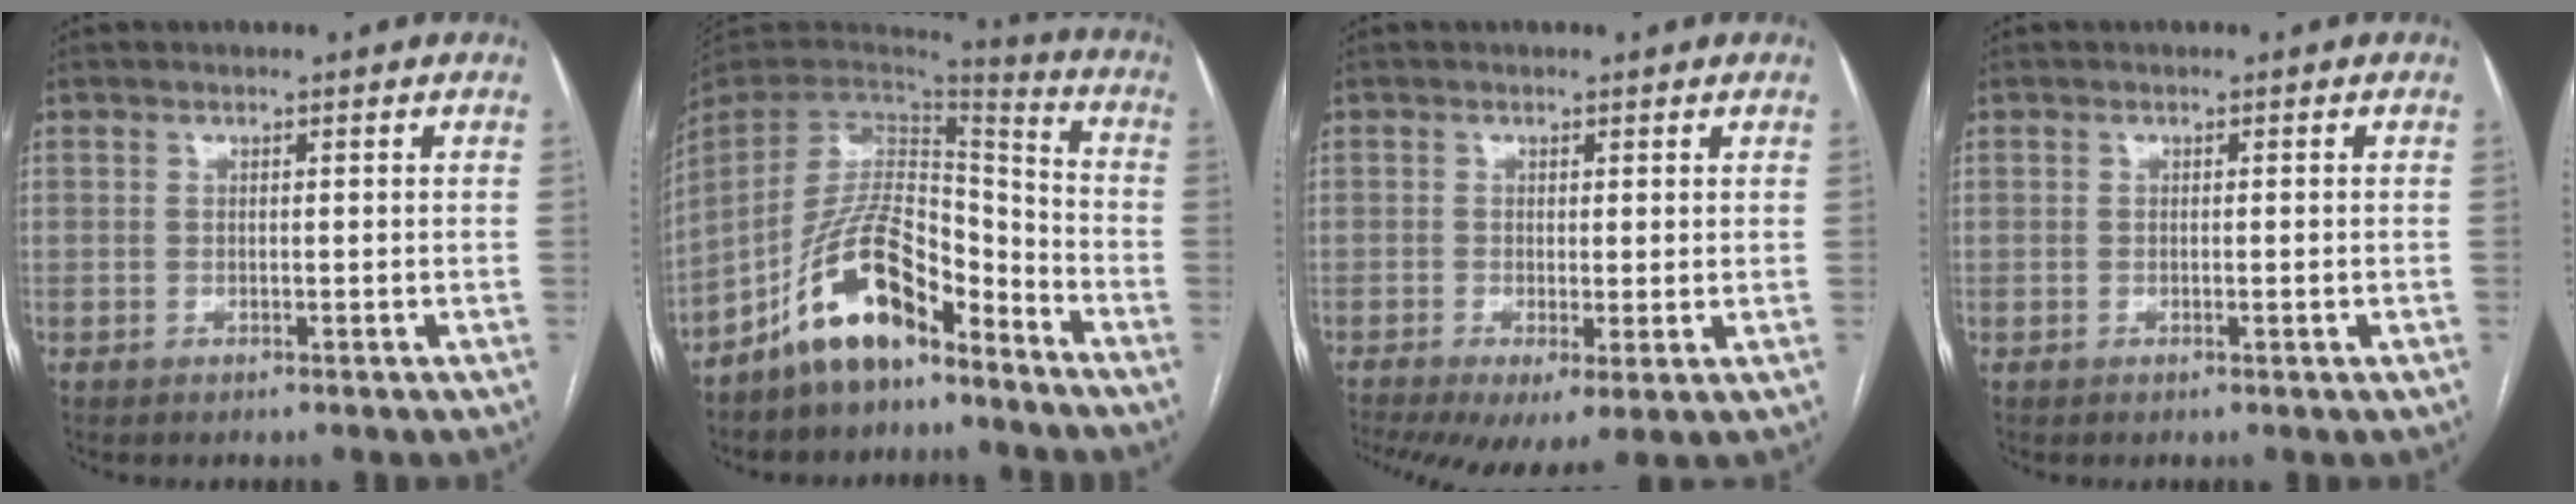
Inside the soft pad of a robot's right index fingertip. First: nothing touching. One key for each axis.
{"total": 12.8, "fx": -8.8, "fy": 5.4, "fz": 7.5, "tx": -0.142, "ty": 0.031, "tz": -0.161}
{"total": 8.3, "fx": -3.4, "fy": 3.0, "fz": 7.0, "tx": -0.123, "ty": -0.019, "tz": -0.054}
{"total": 0.8, "fx": -0.2, "fy": 0.1, "fz": 0.8, "tx": -0.015, "ty": -0.001, "tz": 0.000}